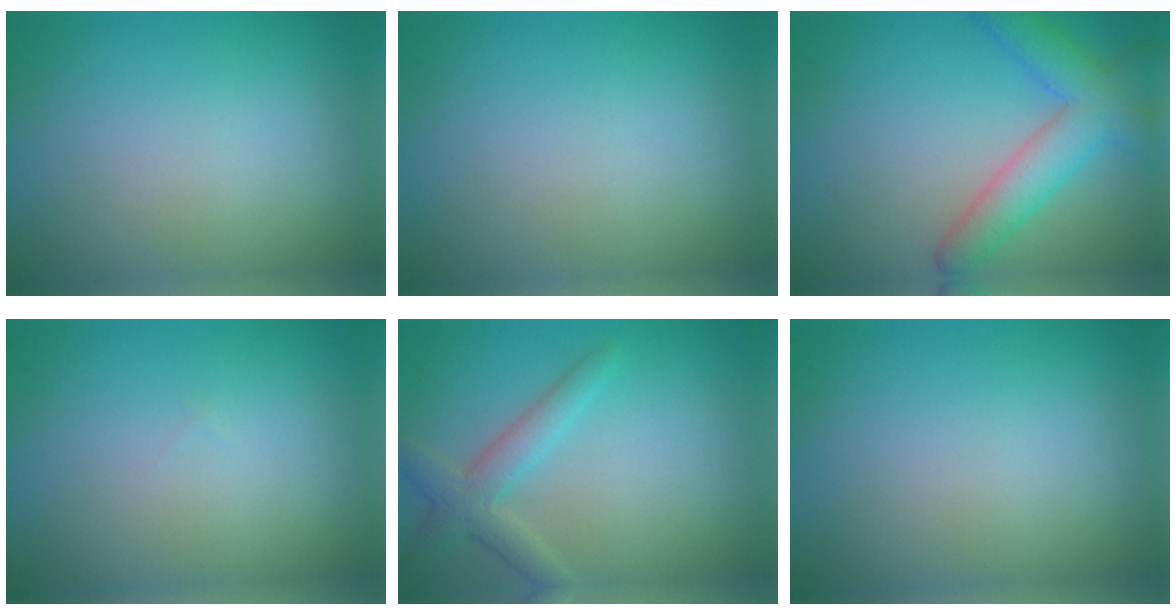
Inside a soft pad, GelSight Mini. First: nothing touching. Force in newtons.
{"total": 0.0}
{"total": 5.3, "press": 5.3, "slide": 0.2}
{"total": 0.0}
{"total": 3.0, "press": 3.0, "slide": 0.1}
{"total": 0.0}